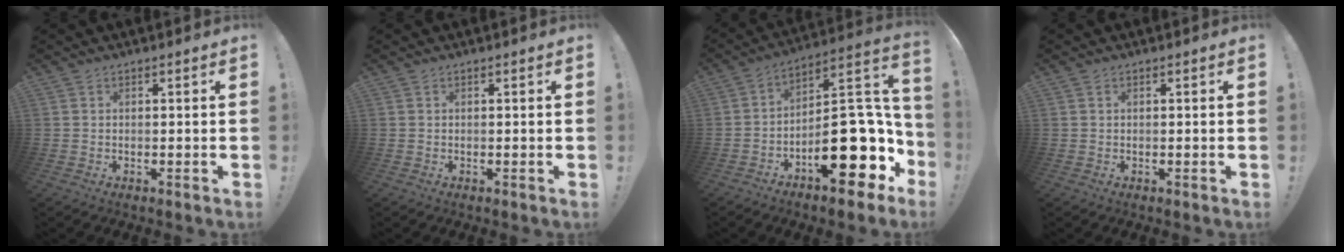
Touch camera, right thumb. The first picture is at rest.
{"total": 0.0}
{"total": 23.7, "force": [-7.6, 11.0, 19.5], "torque": [-0.263, 0.051, -0.103]}
{"total": 0.0}